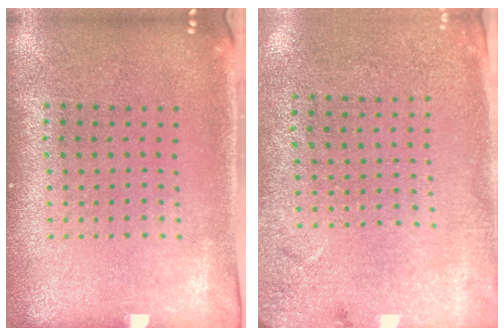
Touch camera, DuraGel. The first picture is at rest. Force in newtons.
{"total": 2.6, "press": 2.1, "slide": 1.6}